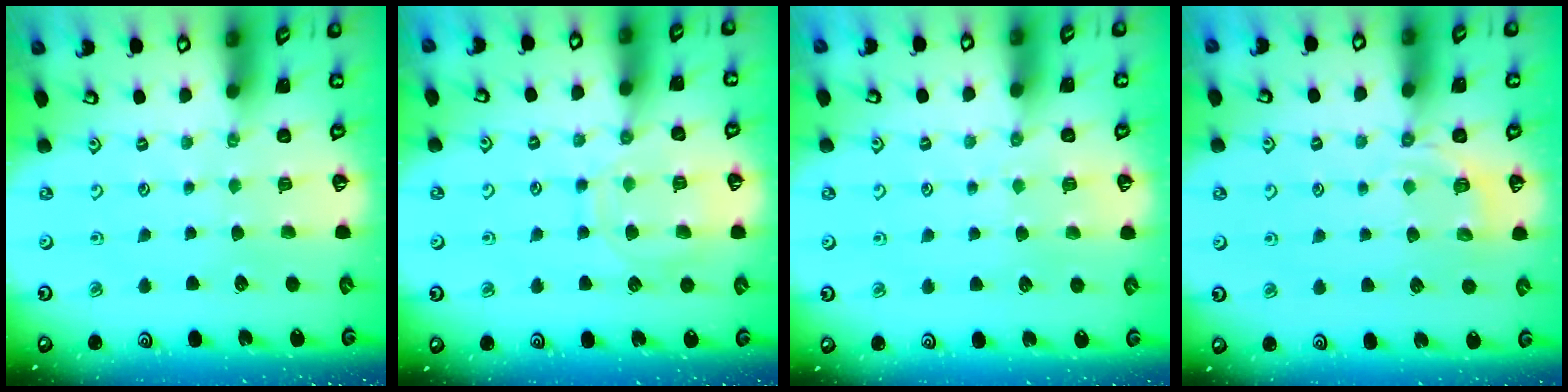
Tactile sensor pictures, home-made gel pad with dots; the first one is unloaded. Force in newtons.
{"total": 11.3, "press": 11.2, "slide": 0.9}
{"total": 3.4, "press": 3.3, "slide": 0.5}
{"total": 4.8, "press": 4.3, "slide": 2.2}